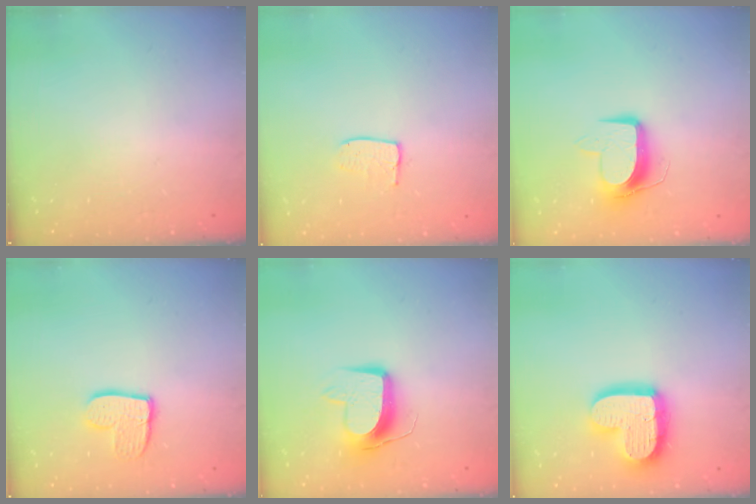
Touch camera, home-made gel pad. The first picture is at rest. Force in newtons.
{"total": 6.3, "press": 6.3, "slide": 0.4}
{"total": 10.5, "press": 10.5, "slide": 0.3}
{"total": 8.9, "press": 8.9, "slide": 0.4}
{"total": 10.1, "press": 10.1, "slide": 0.4}
{"total": 17.1, "press": 17.0, "slide": 1.5}